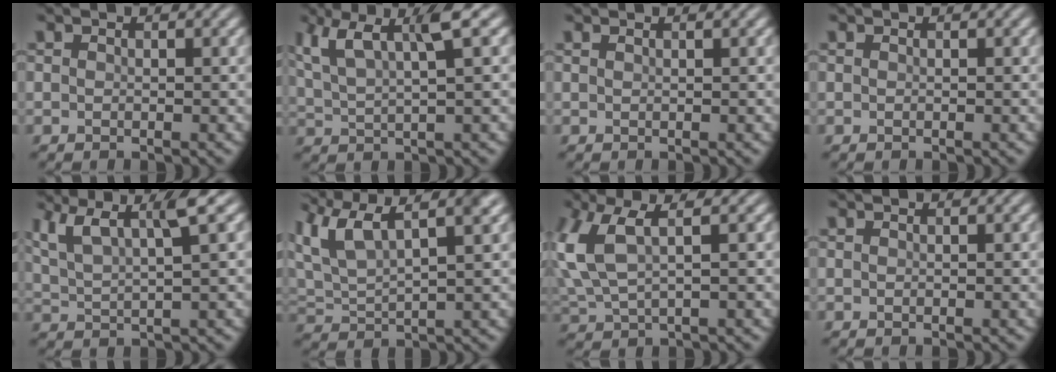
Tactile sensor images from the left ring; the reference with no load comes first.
{"total": 6.3, "force": [3.2, 1.4, 5.2], "torque": [-0.097, 0.013, 0.062]}
{"total": 0.7, "force": [0.5, 0.2, 0.4], "torque": [-0.005, -0.002, 0.004]}
{"total": 0.0}
{"total": 6.0, "force": [3.4, 1.3, 4.7], "torque": [-0.088, 0.015, 0.067]}
{"total": 10.9, "force": [6.4, 4.0, 7.9], "torque": [-0.158, 0.044, 0.096]}
{"total": 6.3, "force": [1.7, 2.8, 5.4], "torque": [-0.146, 0.006, 0.037]}
{"total": 0.0}